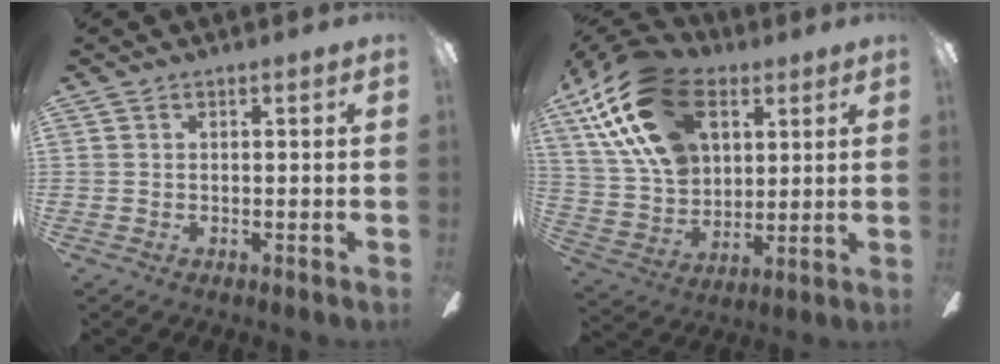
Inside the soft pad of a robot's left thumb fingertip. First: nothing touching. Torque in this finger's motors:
{"motor_torque": [2.20, 1.99, 1.39, -1.38, 0.31]}